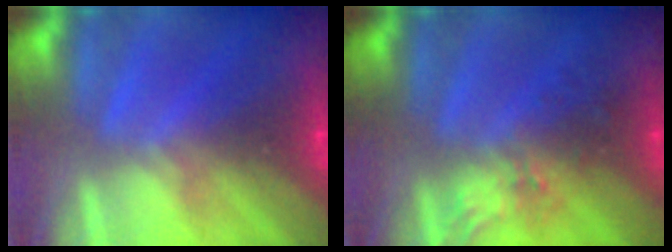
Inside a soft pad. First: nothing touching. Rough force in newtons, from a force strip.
{"total": 2.6}